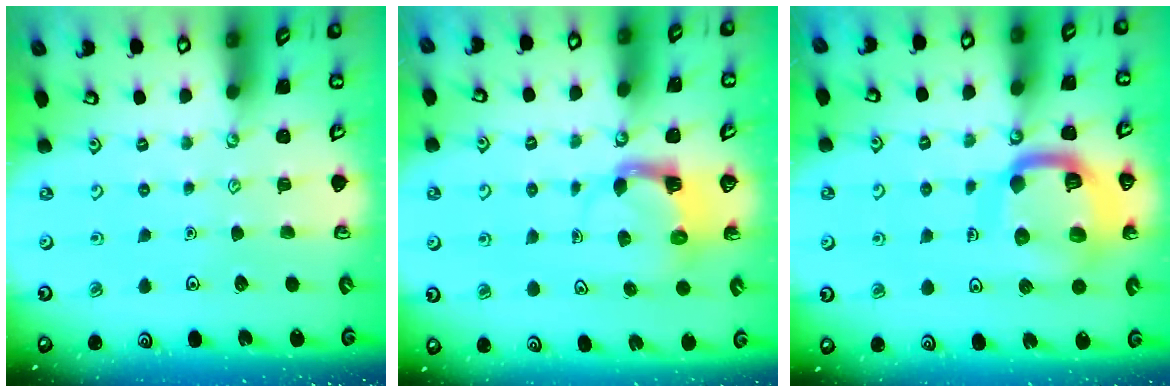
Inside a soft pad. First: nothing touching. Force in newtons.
{"total": 3.9, "press": 3.8, "slide": 0.7}
{"total": 16.3, "press": 16.2, "slide": 1.7}